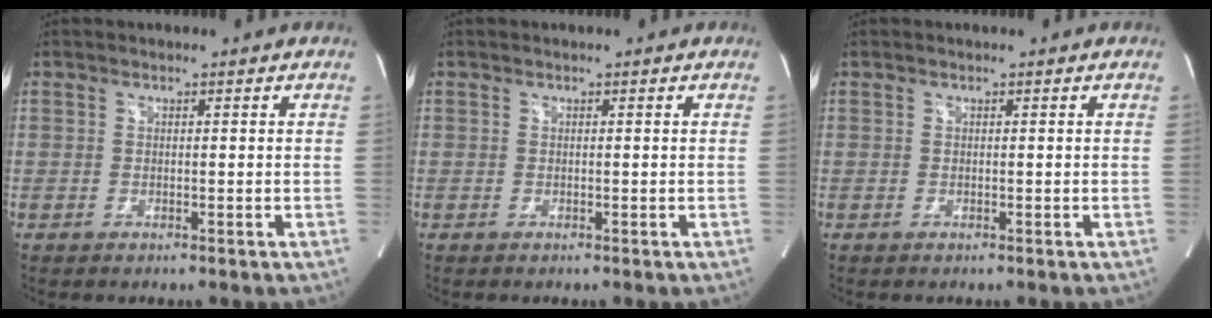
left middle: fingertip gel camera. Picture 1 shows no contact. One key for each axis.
{"total": 0.0}
{"total": 0.0}